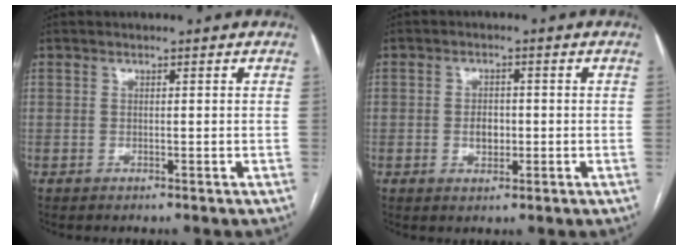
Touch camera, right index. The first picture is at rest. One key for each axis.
{"total": 2.9, "fx": -0.5, "fy": 1.9, "fz": 2.2, "tx": -0.031, "ty": 0.002, "tz": -0.004}